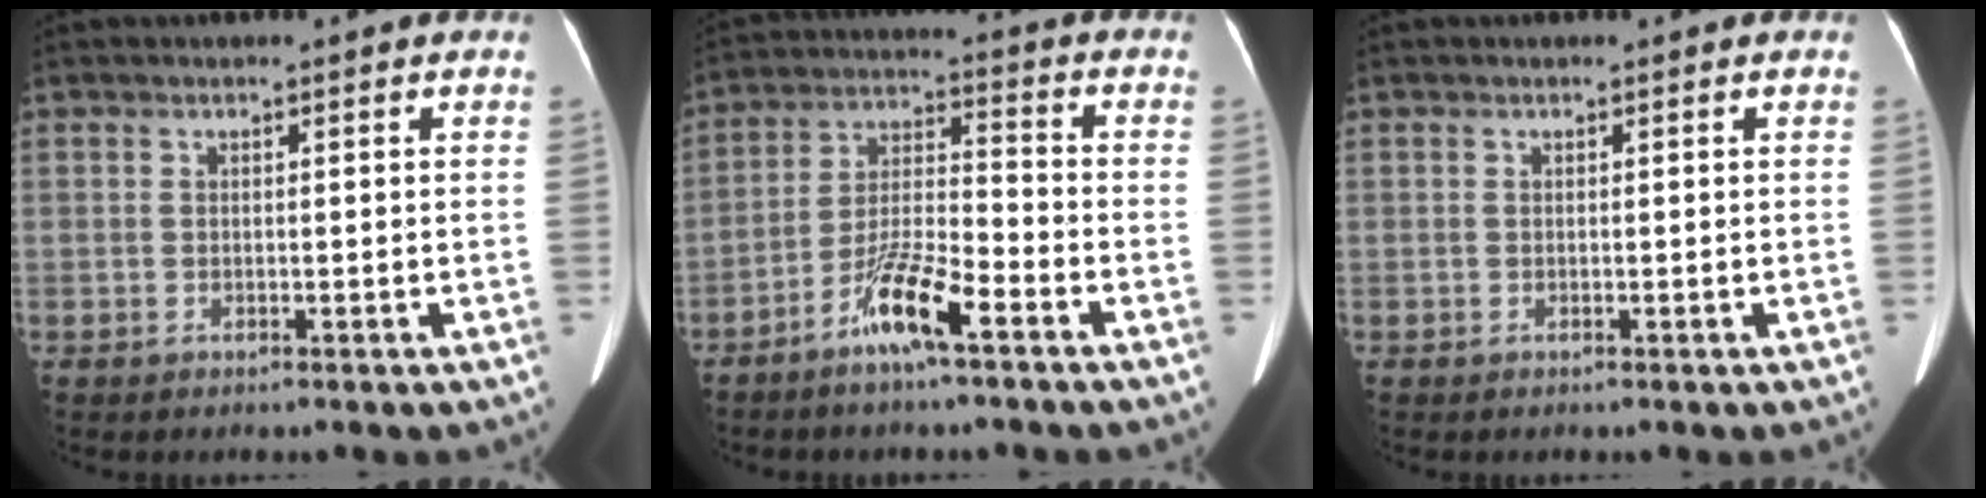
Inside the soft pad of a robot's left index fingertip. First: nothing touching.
{"total": 8.8, "force": [-5.5, 0.9, 6.7], "torque": [-0.141, -0.003, -0.105]}
{"total": 0.0}